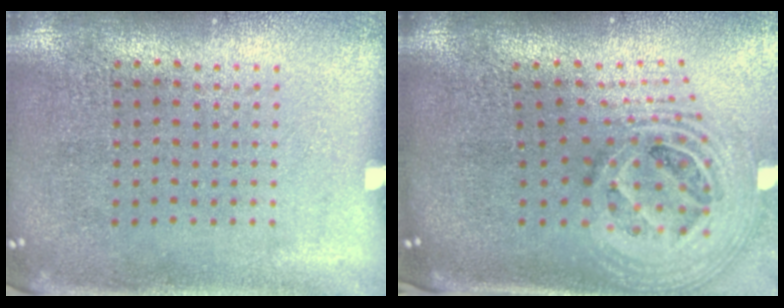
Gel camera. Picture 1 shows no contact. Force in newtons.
{"total": 2.8, "press": 1.9, "slide": 2.0}